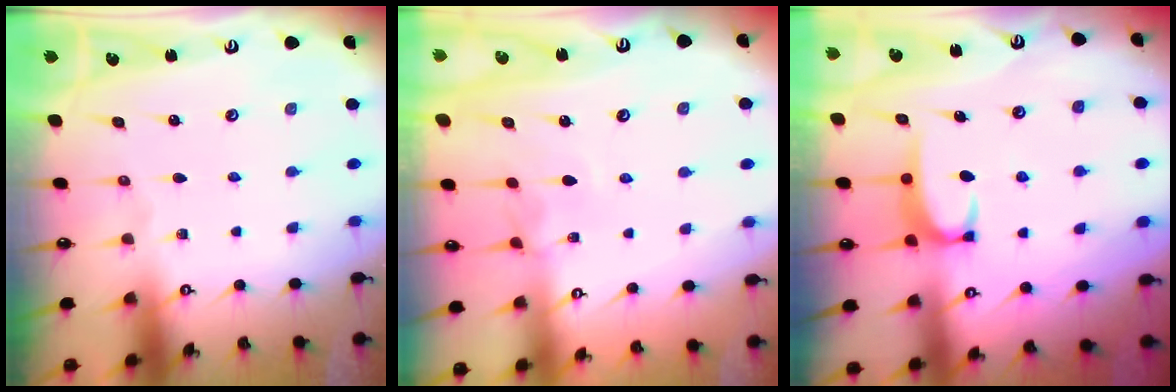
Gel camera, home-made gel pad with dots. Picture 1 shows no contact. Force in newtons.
{"total": 4.7, "press": 4.7, "slide": 0.1}
{"total": 2.6, "press": 2.6, "slide": 0.4}